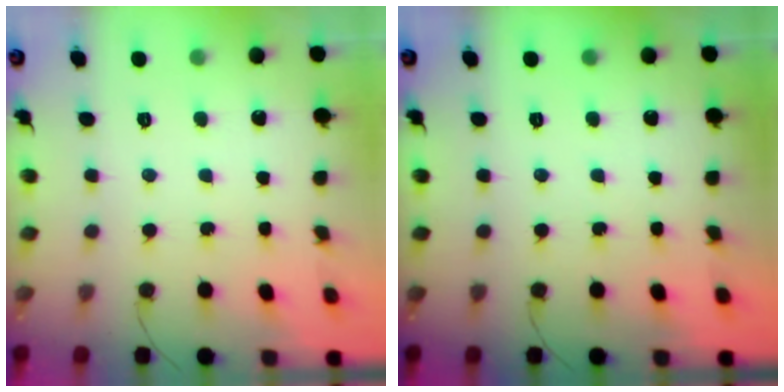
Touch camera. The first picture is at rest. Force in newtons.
{"total": 0.0}